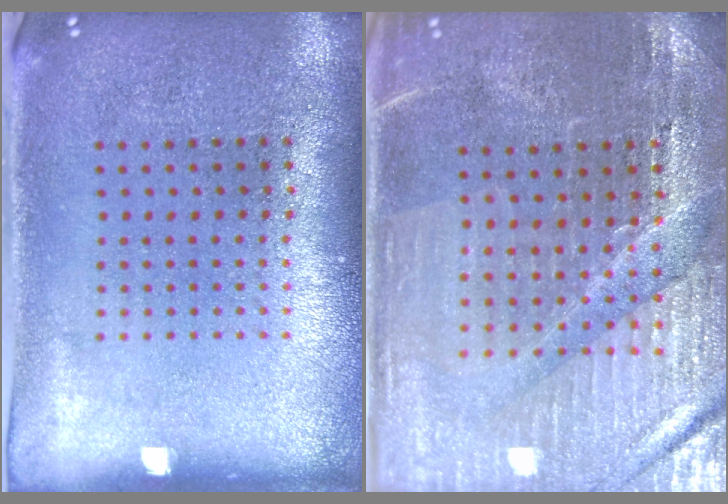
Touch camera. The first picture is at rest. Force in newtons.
{"total": 3.2, "press": 3.2, "slide": 0.5}